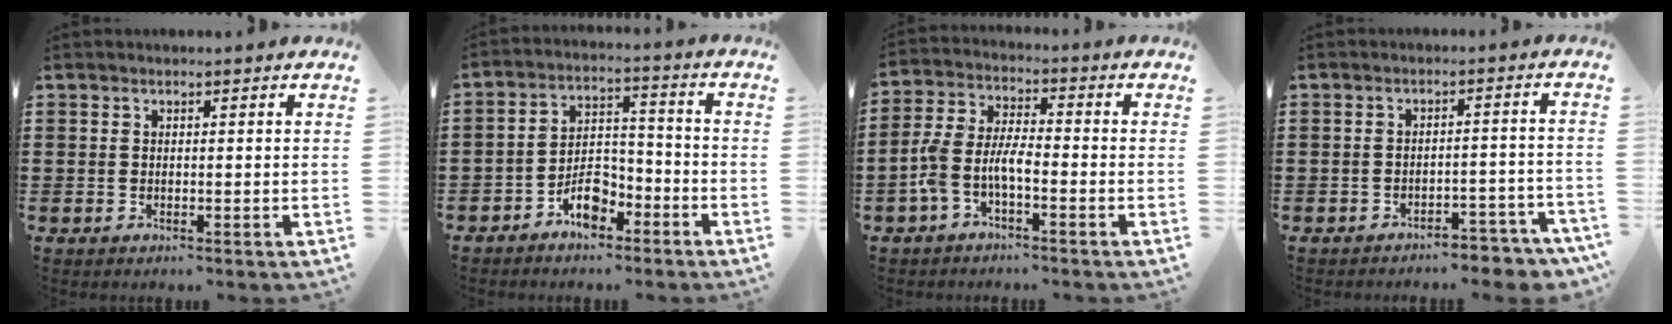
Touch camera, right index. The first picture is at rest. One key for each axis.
{"total": 6.2, "fx": -4.3, "fy": 3.0, "fz": 3.4, "tx": -0.067, "ty": 0.016, "tz": -0.081}
{"total": 5.9, "fx": -2.5, "fy": 2.2, "fz": 4.9, "tx": -0.127, "ty": -0.006, "tz": -0.055}
{"total": 3.7, "fx": -3.5, "fy": 0.4, "fz": 1.1, "tx": -0.021, "ty": 0.003, "tz": -0.072}